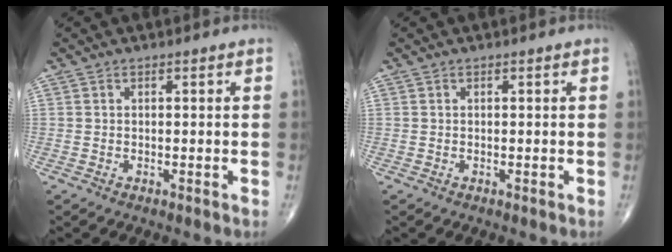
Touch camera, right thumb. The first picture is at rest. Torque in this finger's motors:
{"motor_torque": [0.00, 0.00, 0.14, 0.14, 0.00]}